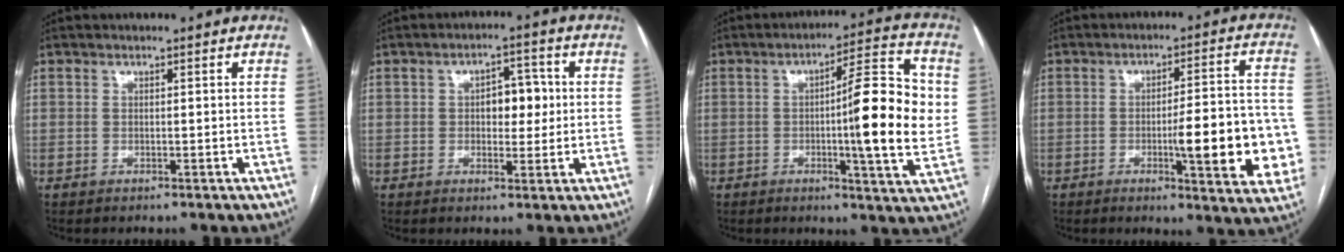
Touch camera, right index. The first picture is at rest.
{"total": 5.4, "force": [0.5, 2.9, 4.5], "torque": [-0.061, 0.014, 0.010]}
{"total": 14.9, "force": [0.4, 1.2, 14.8], "torque": [-0.205, 0.007, -0.001]}
{"total": 14.3, "force": [-3.1, 2.5, 13.8], "torque": [-0.166, 0.007, -0.035]}